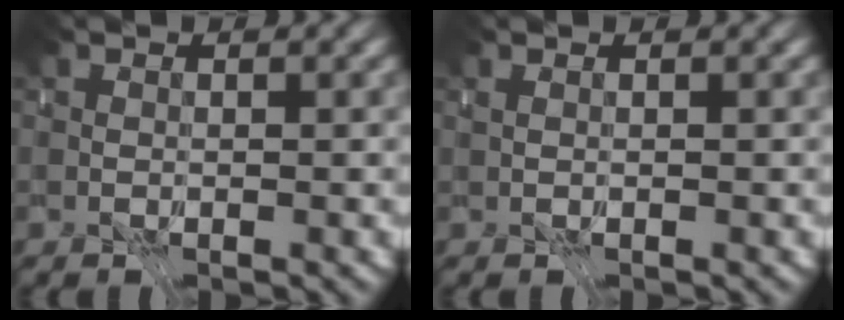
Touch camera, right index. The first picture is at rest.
{"total": 1.3, "force": [-0.5, -1.0, -0.7], "torque": [0.020, -0.006, -0.003]}